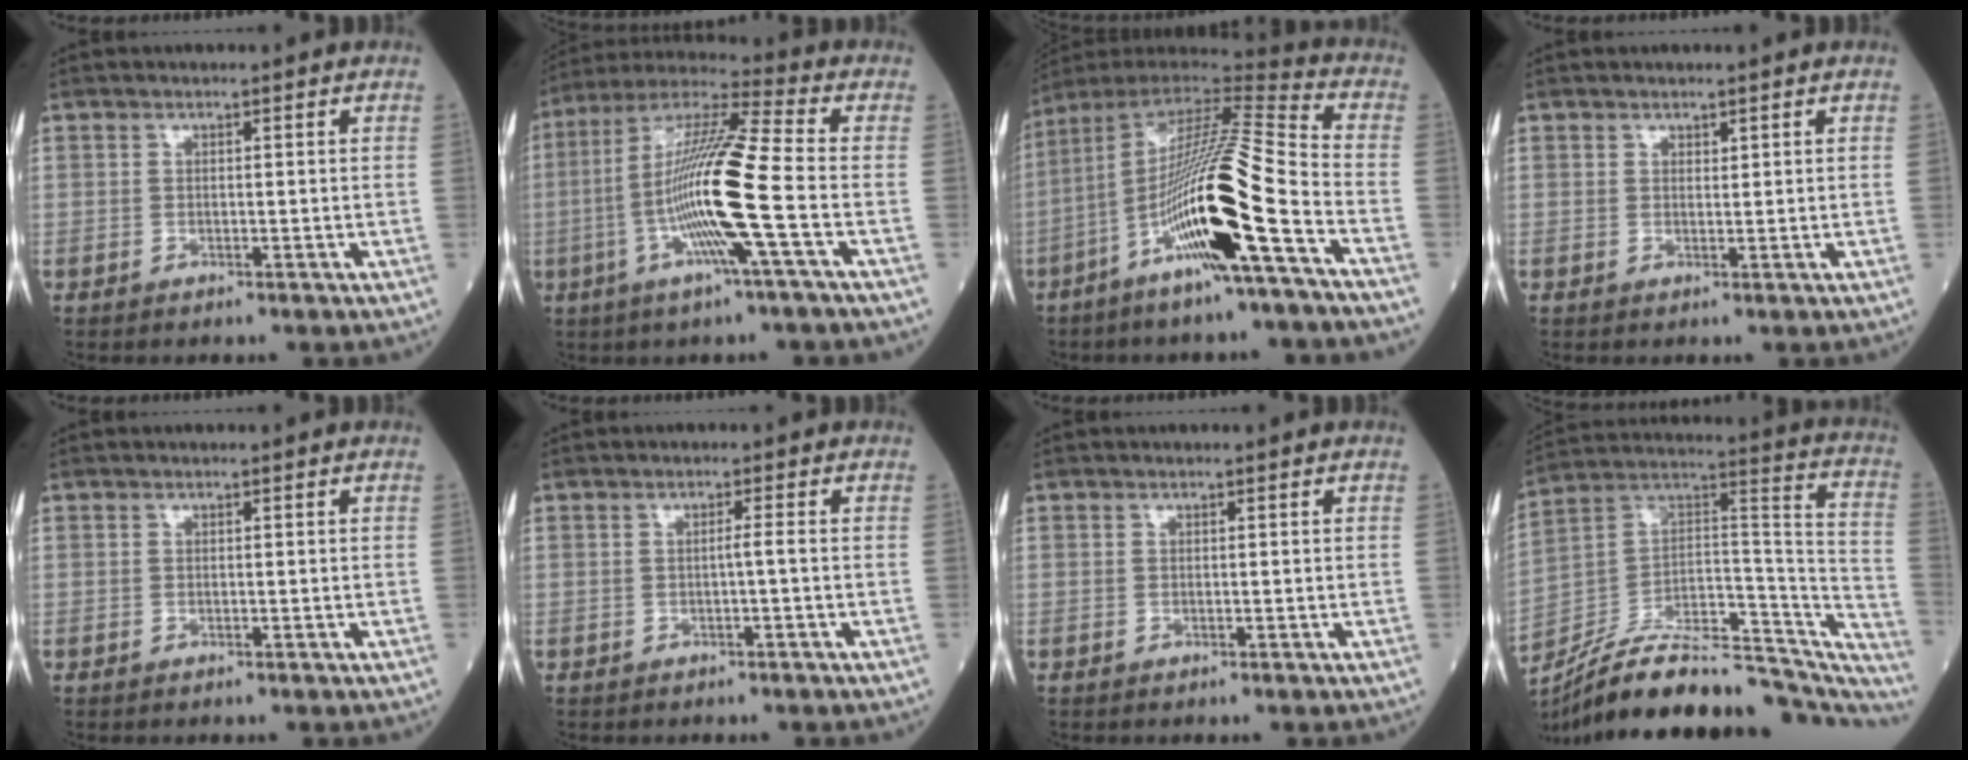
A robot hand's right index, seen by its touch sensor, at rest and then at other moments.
{"total": 16.0, "force": [-3.6, -0.6, 15.5], "torque": [-0.306, -0.002, -0.081]}
{"total": 19.7, "force": [-7.2, 0.1, 18.4], "torque": [-0.349, -0.015, -0.137]}
{"total": 0.6, "force": [0.5, 0.3, 0.2], "torque": [0.000, -0.004, 0.007]}
{"total": 0.0}
{"total": 1.0, "force": [-0.3, -0.2, 0.9], "torque": [-0.012, 0.002, -0.006]}
{"total": 0.0}
{"total": 30.5, "force": [-26.2, 8.4, 13.0], "torque": [-0.155, 0.035, -0.382]}